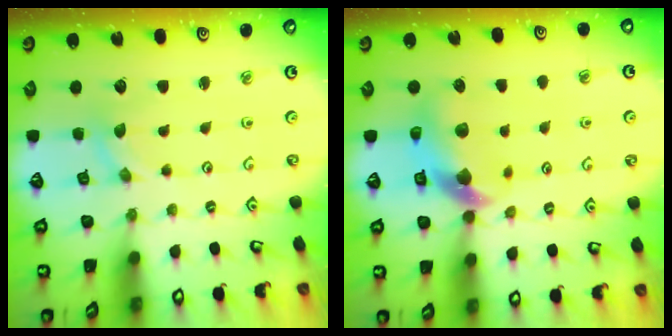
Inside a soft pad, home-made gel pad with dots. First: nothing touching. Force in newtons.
{"total": 9.9, "press": 9.8, "slide": 1.6}